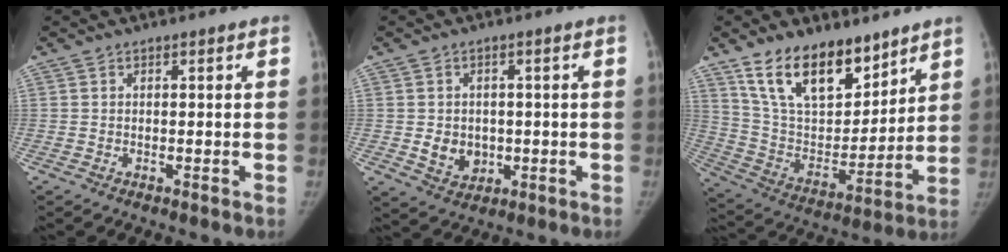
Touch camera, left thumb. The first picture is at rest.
{"total": 5.8, "force": [-0.6, 5.0, 3.1], "torque": [-0.022, 0.000, 0.004]}
{"total": 19.4, "force": [13.0, 9.9, 10.3], "torque": [-0.129, -0.069, 0.241]}